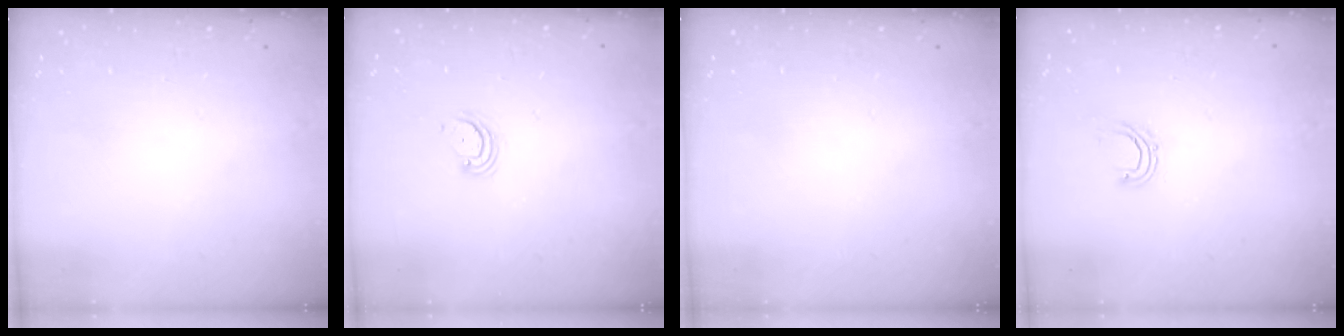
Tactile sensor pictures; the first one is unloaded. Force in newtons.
{"total": 4.2, "press": 4.1, "slide": 0.3}
{"total": 0.0}
{"total": 5.0, "press": 4.9, "slide": 1.0}